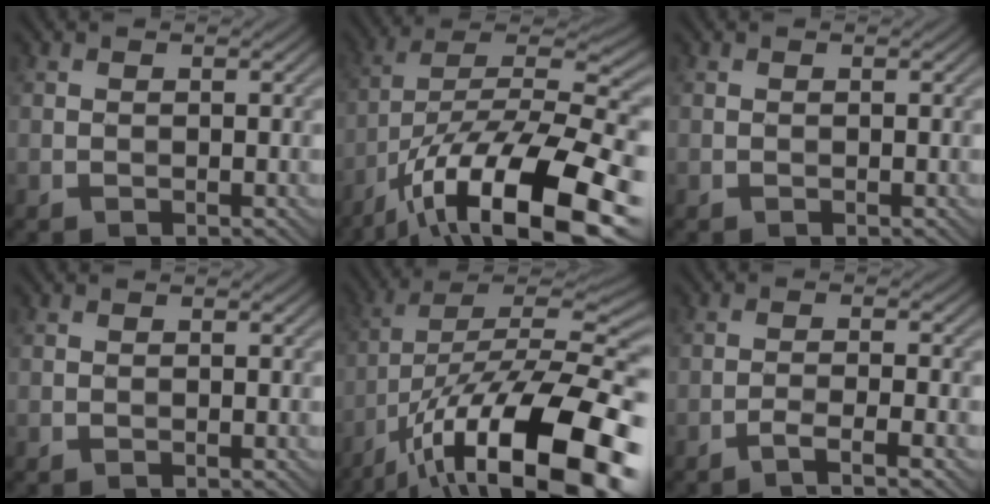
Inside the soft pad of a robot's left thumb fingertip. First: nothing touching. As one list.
[{"total": 18.5, "force": [-9.8, 6.6, 14.3], "torque": [-0.261, -0.014, -0.173]}, {"total": 0.0}, {"total": 0.0}, {"total": 20.5, "force": [-10.2, 7.7, 16.0], "torque": [-0.264, -0.011, -0.162]}, {"total": 3.5, "force": [-2.2, 0.3, 2.7], "torque": [-0.042, 0.008, -0.054]}]